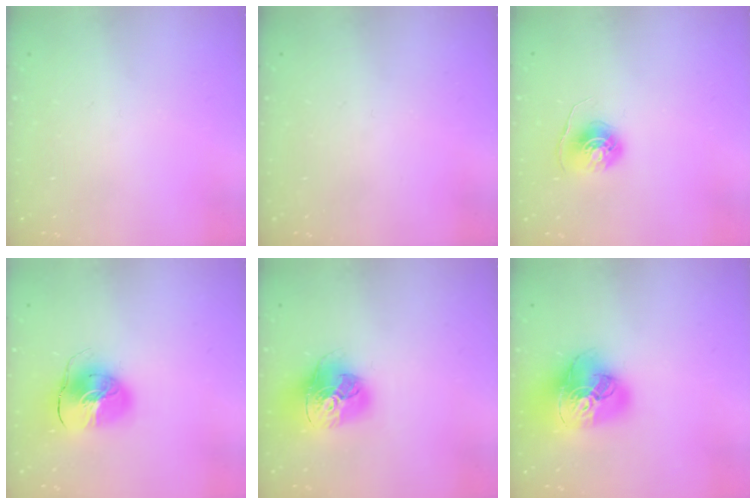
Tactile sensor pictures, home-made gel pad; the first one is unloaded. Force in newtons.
{"total": 0.0}
{"total": 6.1, "press": 6.1, "slide": 0.5}
{"total": 11.2, "press": 11.0, "slide": 1.7}
{"total": 18.6, "press": 18.5, "slide": 1.9}
{"total": 20.6, "press": 20.5, "slide": 2.1}